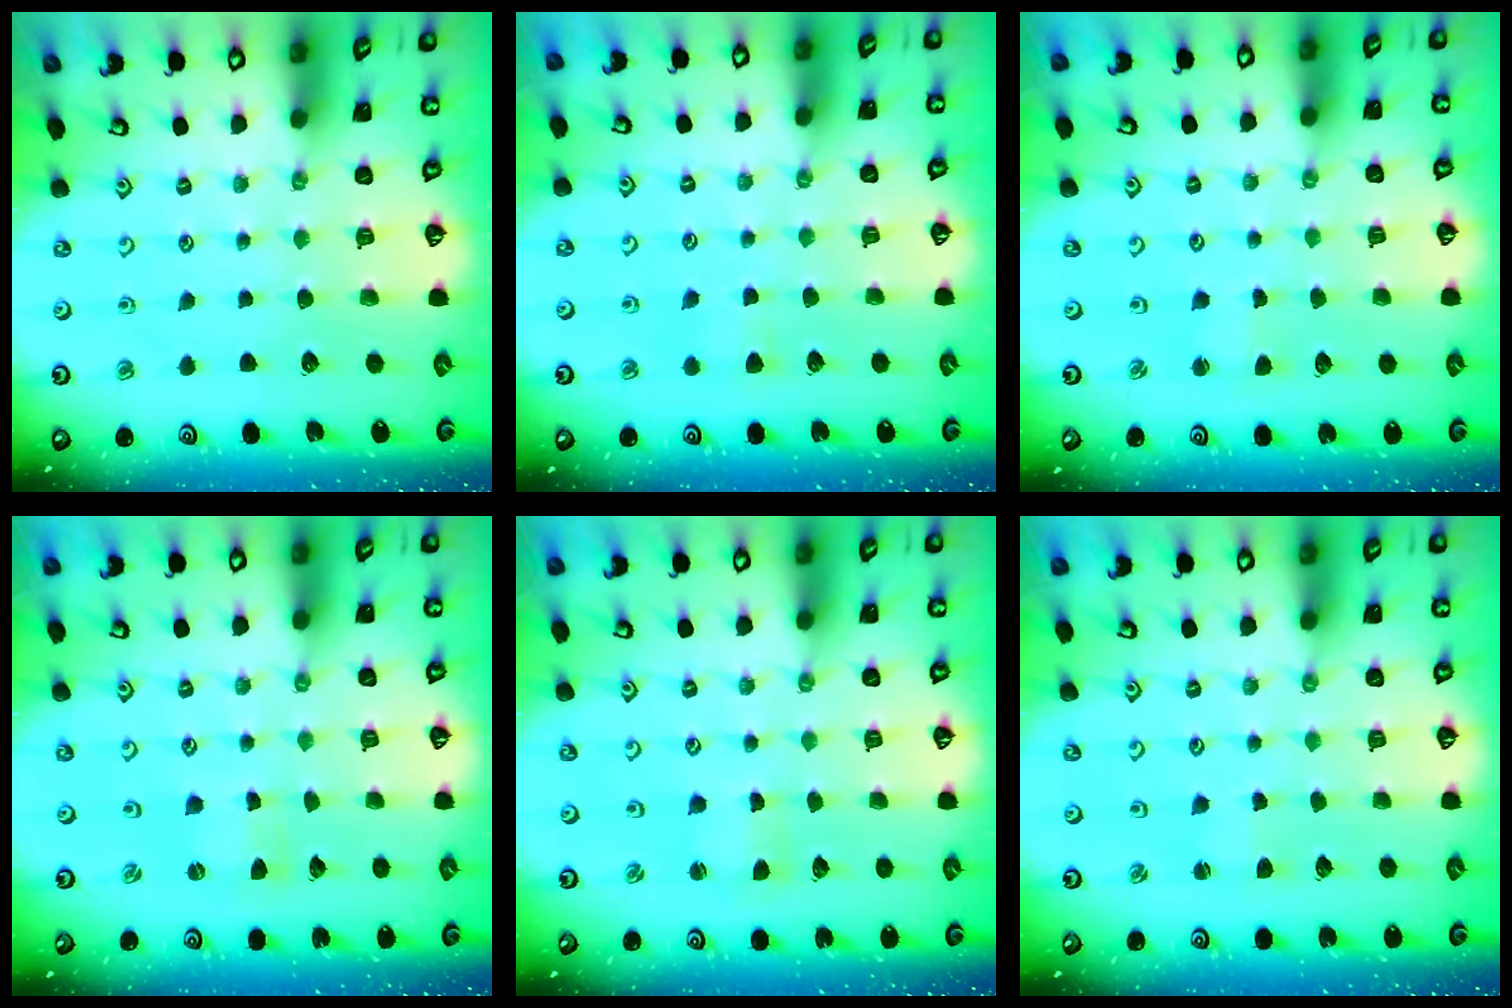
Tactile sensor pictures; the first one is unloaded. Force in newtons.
{"total": 3.9, "press": 3.8, "slide": 0.5}
{"total": 1.8, "press": 1.7, "slide": 0.3}
{"total": 0.0}
{"total": 1.4, "press": 1.3, "slide": 0.3}
{"total": 1.8, "press": 1.8, "slide": 0.2}